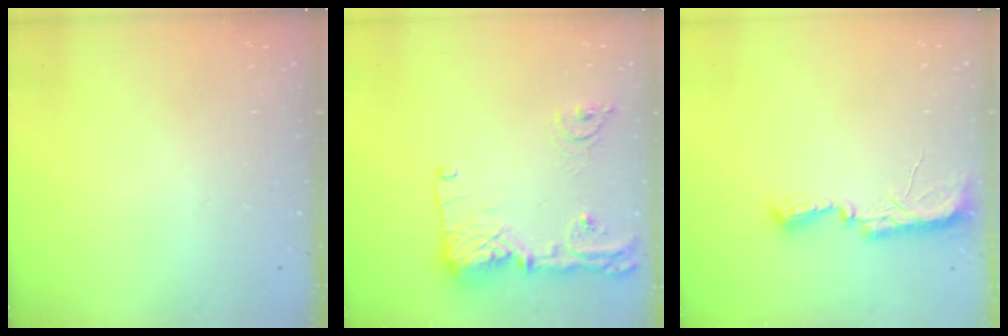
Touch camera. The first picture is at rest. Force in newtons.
{"total": 16.7, "press": 16.6, "slide": 1.9}
{"total": 8.1, "press": 8.1, "slide": 1.0}